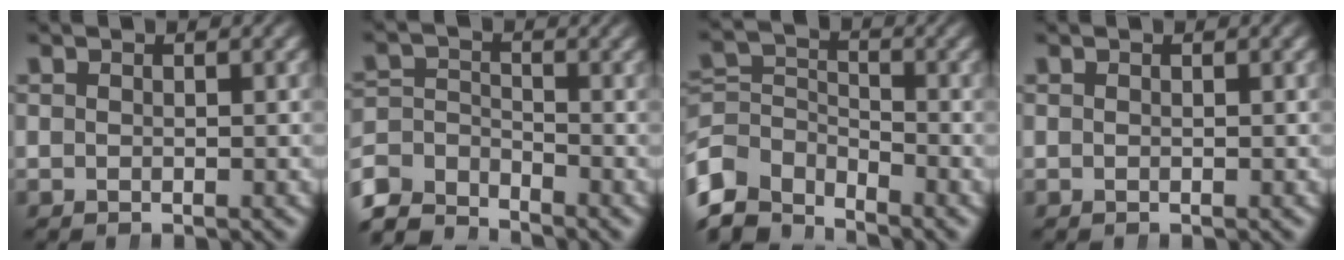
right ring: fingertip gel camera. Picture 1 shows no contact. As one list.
[{"total": 5.3, "force": [-3.7, 3.3, 1.9], "torque": [-0.050, -0.033, -0.057]}, {"total": 6.5, "force": [-3.2, 4.8, 3.1], "torque": [-0.080, -0.043, -0.044]}, {"total": 0.0}]